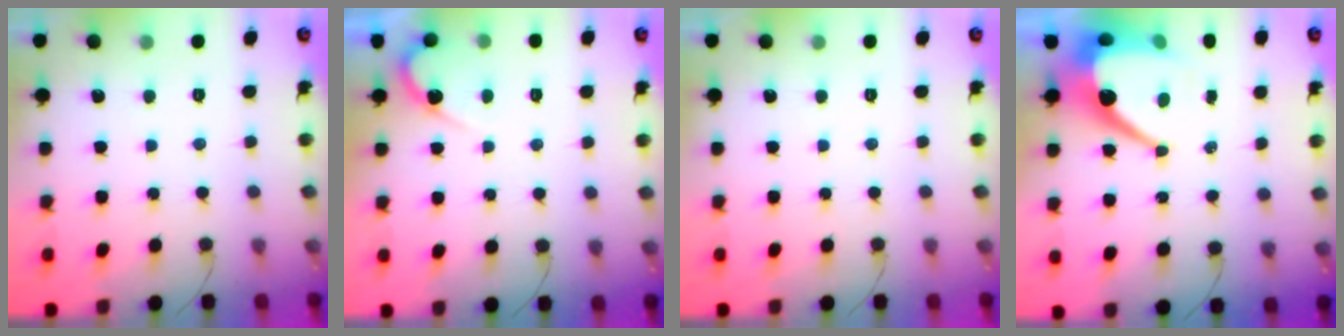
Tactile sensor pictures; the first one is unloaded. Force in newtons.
{"total": 5.2, "press": 5.1, "slide": 0.3}
{"total": 0.0}
{"total": 12.3, "press": 12.2, "slide": 0.7}